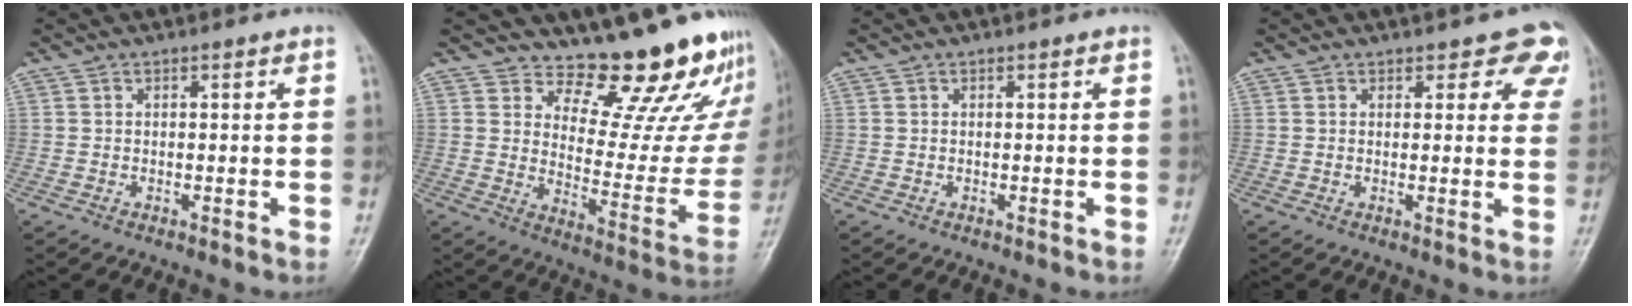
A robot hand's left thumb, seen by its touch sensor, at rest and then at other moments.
{"total": 18.4, "force": [16.2, 6.0, 6.2], "torque": [-0.021, -0.158, 0.204]}
{"total": 0.0}
{"total": 5.9, "force": [4.2, 3.1, 2.7], "torque": [0.015, -0.018, 0.036]}